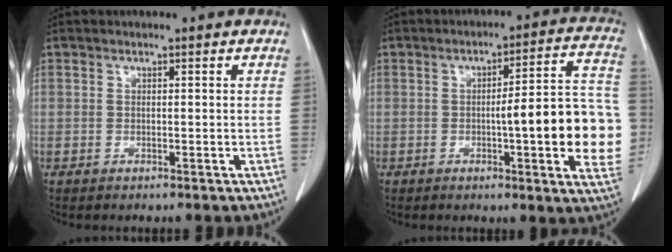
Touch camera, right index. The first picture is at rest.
{"total": 15.7, "force": [-2.1, 2.2, 15.4], "torque": [-0.151, 0.023, -0.024]}